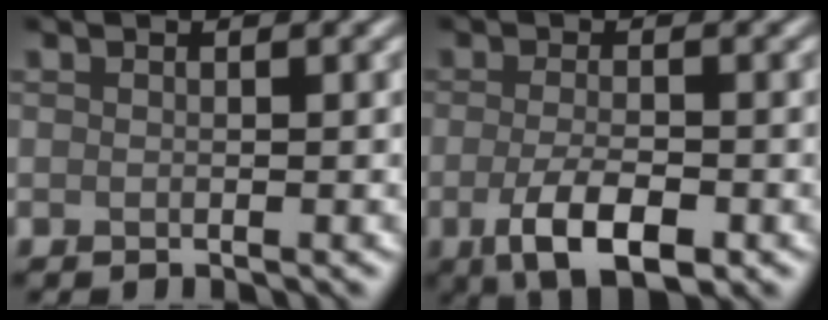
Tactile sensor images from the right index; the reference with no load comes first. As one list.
[{"total": 5.1, "force": [-2.1, 1.9, 4.2], "torque": [-0.083, -0.008, -0.036]}]